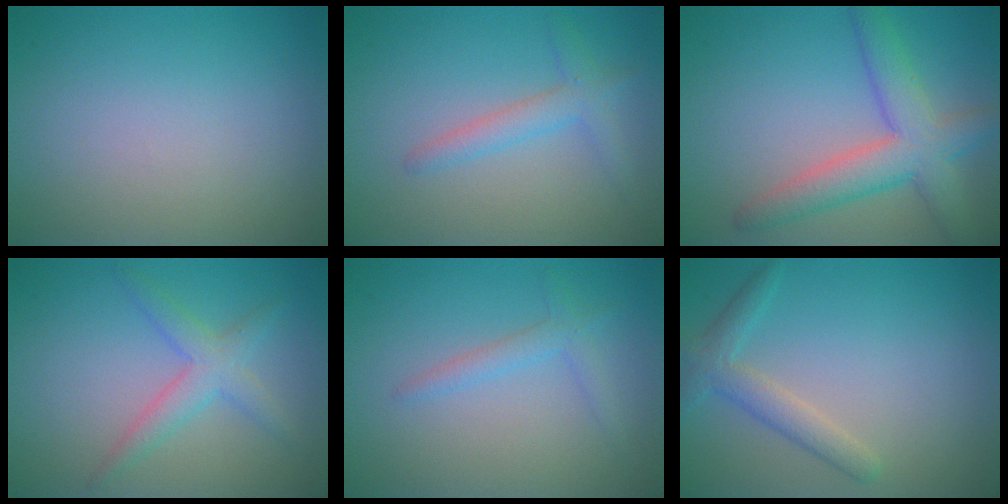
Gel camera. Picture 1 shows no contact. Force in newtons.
{"total": 2.4, "press": 2.4, "slide": 0.1}
{"total": 5.7, "press": 5.7, "slide": 0.4}
{"total": 2.9, "press": 2.9, "slide": 0.1}
{"total": 1.6, "press": 1.6, "slide": 0.1}
{"total": 2.7, "press": 2.7, "slide": 0.1}